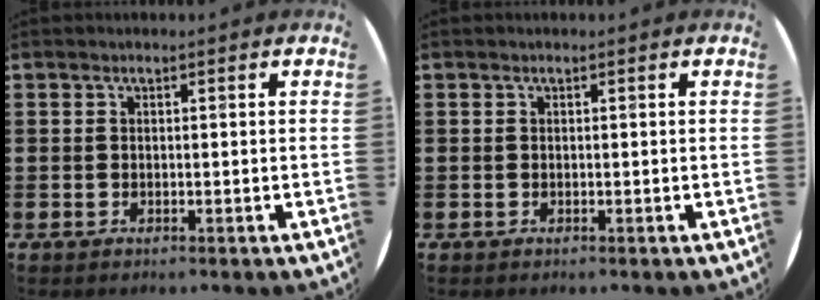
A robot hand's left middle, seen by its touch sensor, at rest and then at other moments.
{"total": 0.0}